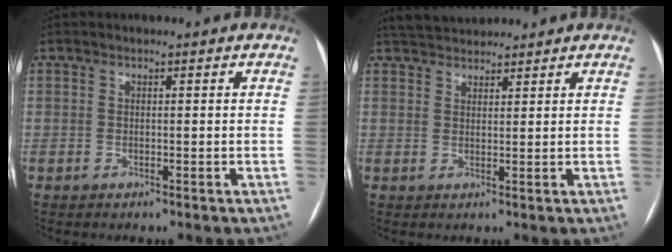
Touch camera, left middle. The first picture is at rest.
{"total": 5.8, "force": [5.4, 1.5, 1.7], "torque": [-0.028, 0.032, 0.094]}